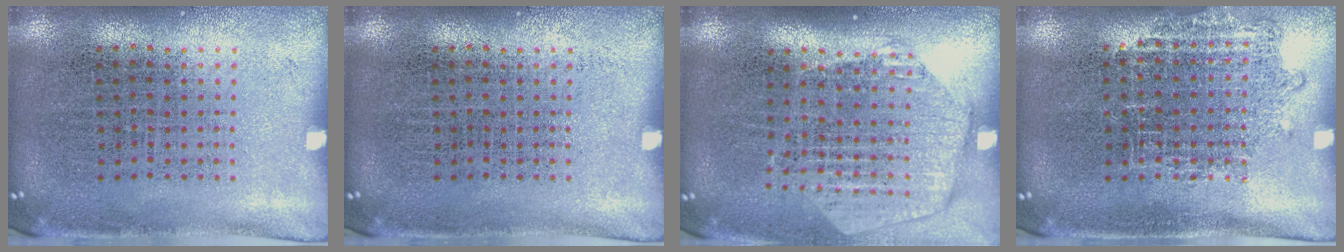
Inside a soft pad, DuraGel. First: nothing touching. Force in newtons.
{"total": 0.0}
{"total": 1.9, "press": 1.7, "slide": 0.9}
{"total": 1.0, "press": 1.0, "slide": 0.2}